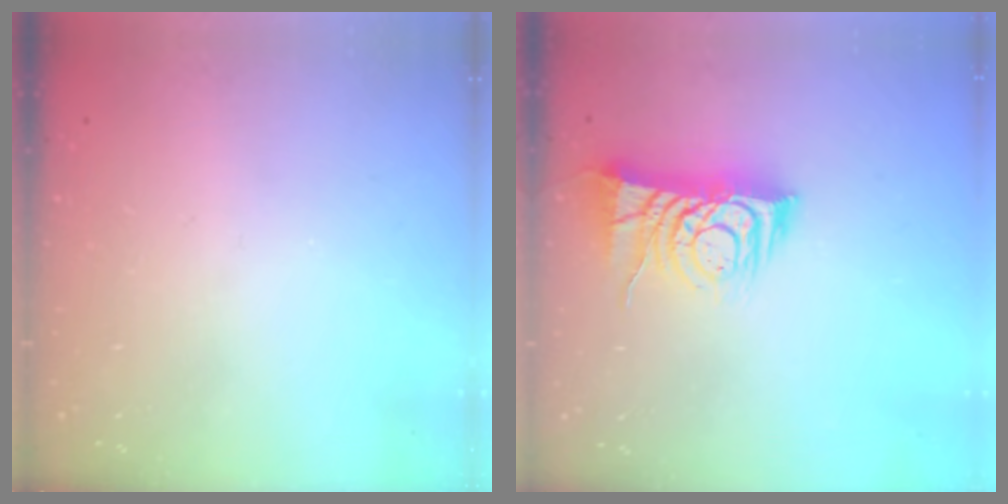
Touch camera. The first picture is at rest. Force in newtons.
{"total": 9.4, "press": 9.4, "slide": 1.0}